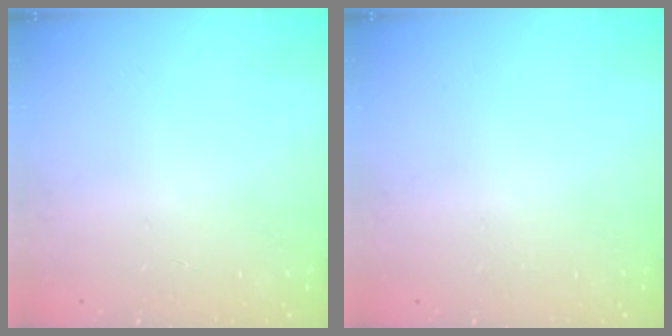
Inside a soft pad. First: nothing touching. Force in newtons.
{"total": 0.0}